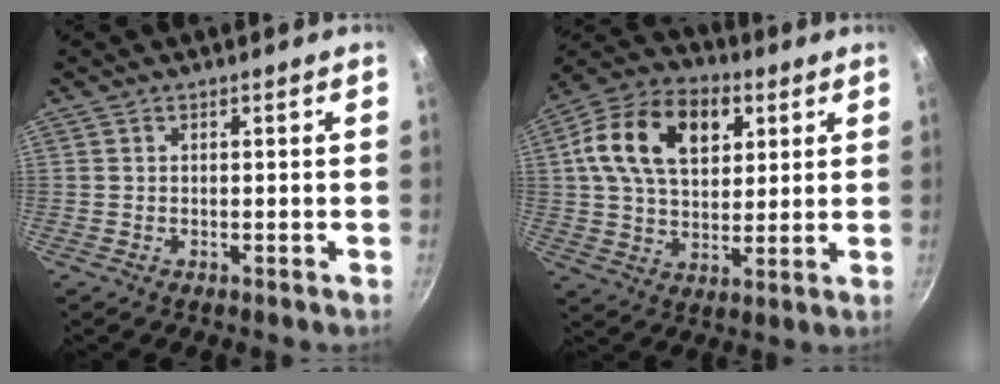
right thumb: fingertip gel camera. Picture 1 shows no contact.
{"total": 18.3, "force": [5.7, 11.9, 12.7], "torque": [-0.196, 0.005, 0.084]}